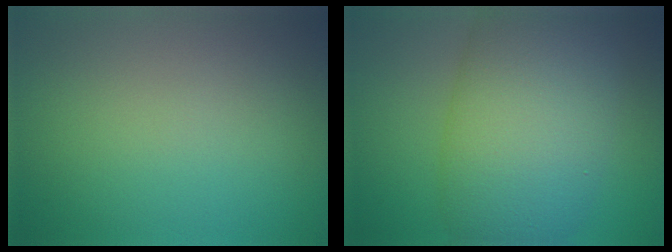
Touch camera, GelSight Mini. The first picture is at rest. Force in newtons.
{"total": 11.6, "press": 11.6, "slide": 0.8}